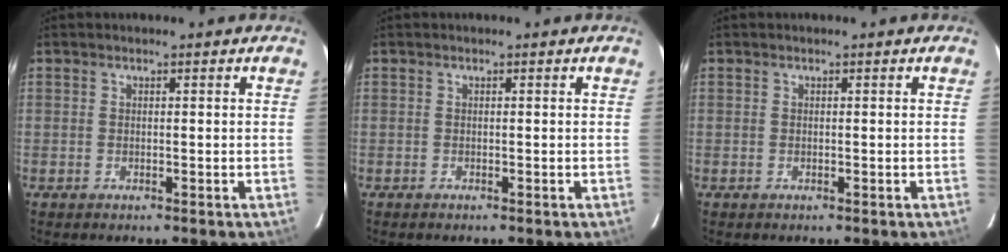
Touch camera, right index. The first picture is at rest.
{"total": 0.0}
{"total": 0.0}